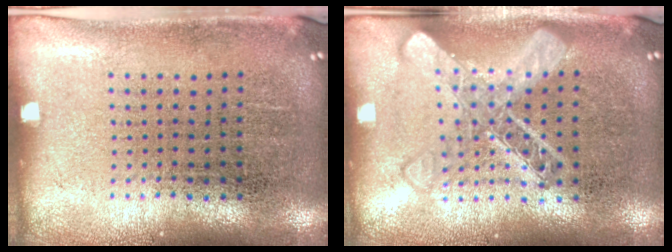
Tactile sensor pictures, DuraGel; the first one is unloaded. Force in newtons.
{"total": 2.1, "press": 2.1, "slide": 0.3}